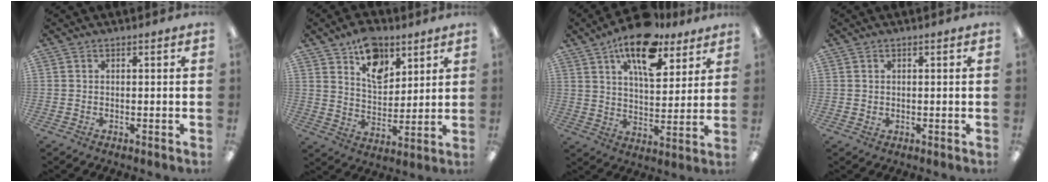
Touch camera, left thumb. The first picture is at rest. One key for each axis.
{"total": 12.1, "fx": 8.1, "fy": 7.2, "fz": 5.3, "tx": -0.067, "ty": -0.044, "tz": 0.144}
{"total": 16.0, "fx": 10.8, "fy": 7.0, "fz": 9.5, "tx": -0.148, "ty": -0.049, "tz": 0.183}
{"total": 0.9, "fx": 0.4, "fy": 0.8, "fz": 0.1, "tx": -0.003, "ty": 0.003, "tz": 0.007}